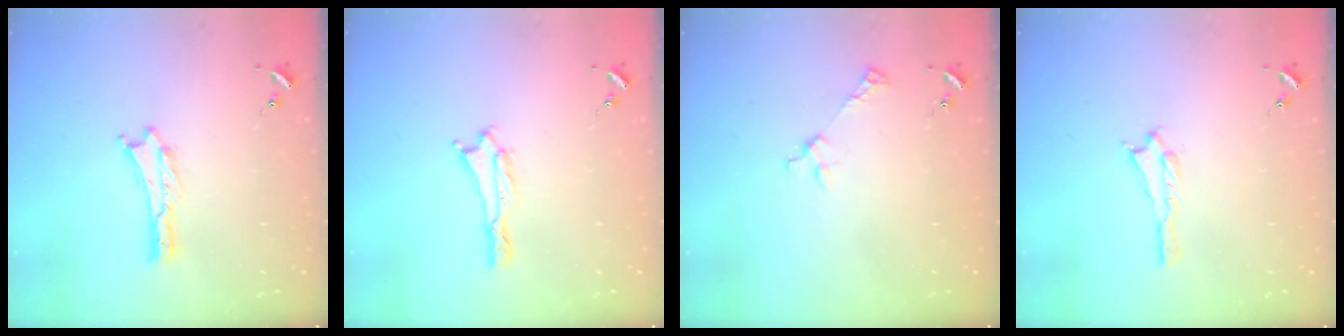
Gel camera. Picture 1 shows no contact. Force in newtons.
{"total": 0.0}
{"total": 2.6, "press": 2.6, "slide": 0.3}
{"total": 0.6, "press": 0.6, "slide": 0.2}